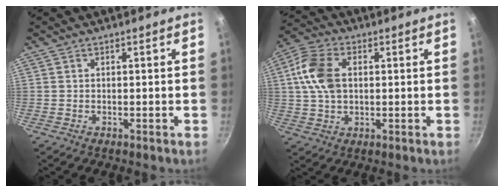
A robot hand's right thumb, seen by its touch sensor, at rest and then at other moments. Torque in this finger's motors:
{"motor_torque": [0.06, 0.07, 0.60, 0.14, 0.11]}